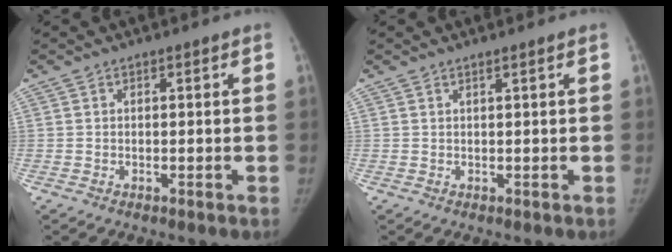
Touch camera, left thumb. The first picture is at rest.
{"total": 0.6, "force": [0.4, -0.2, 0.4], "torque": [-0.017, -0.005, 0.012]}